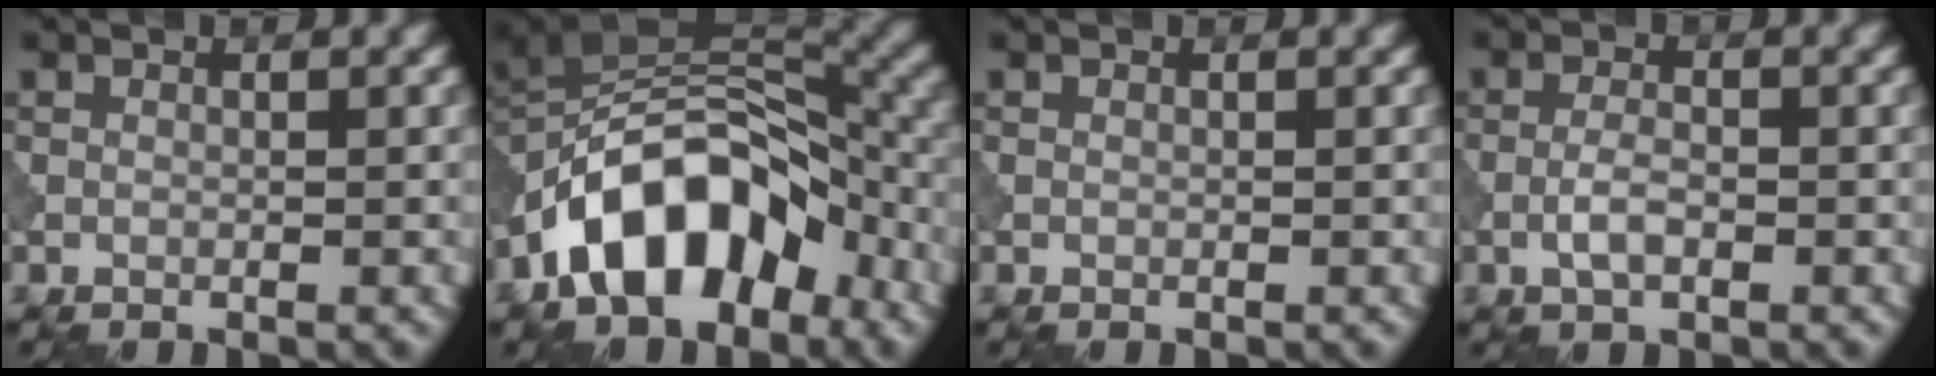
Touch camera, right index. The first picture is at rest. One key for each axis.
{"total": 12.3, "fx": -5.9, "fy": 7.1, "fz": 8.1, "tx": -0.126, "ty": 0.015, "tz": -0.117}
{"total": 0.0}
{"total": 2.2, "fx": -0.8, "fy": 0.8, "fz": 1.9, "tx": -0.038, "ty": 0.003, "tz": -0.020}